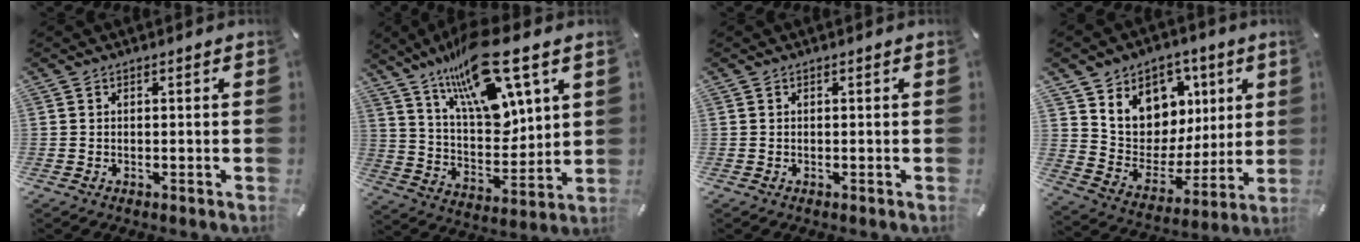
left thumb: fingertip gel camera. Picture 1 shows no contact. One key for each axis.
{"total": 19.2, "fx": 12.8, "fy": 7.4, "fz": 12.2, "tx": -0.211, "ty": -0.078, "tz": 0.218}
{"total": 0.0}
{"total": 10.7, "fx": 4.5, "fy": 9.5, "fz": 1.6, "tx": -0.033, "ty": -0.056, "tz": 0.089}